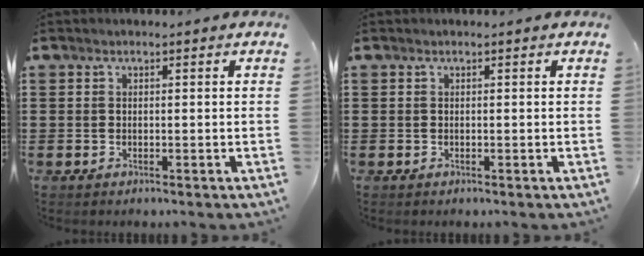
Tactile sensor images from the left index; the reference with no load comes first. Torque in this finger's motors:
{"motor_torque": [0.09, 0.08, 0.00, 0.00]}